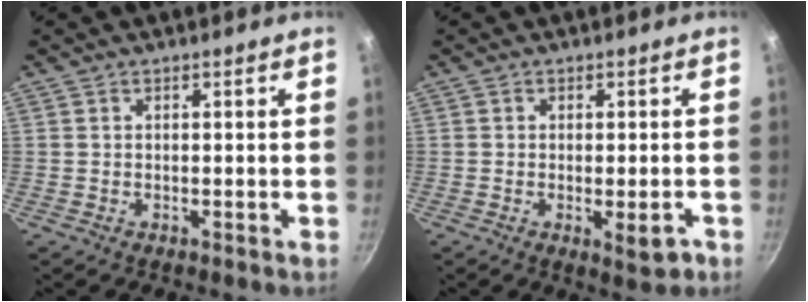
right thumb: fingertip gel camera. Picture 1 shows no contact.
{"total": 4.6, "force": [-1.7, 1.6, 4.0], "torque": [-0.046, 0.000, -0.020]}